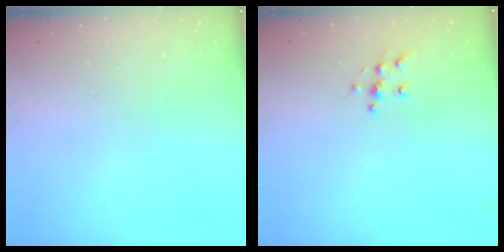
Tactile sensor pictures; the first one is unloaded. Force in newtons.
{"total": 5.9, "press": 5.9, "slide": 0.5}